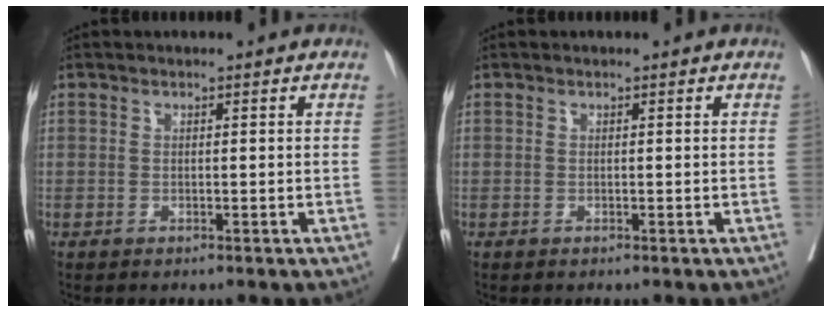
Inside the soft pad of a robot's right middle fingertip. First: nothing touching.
{"total": 0.0}